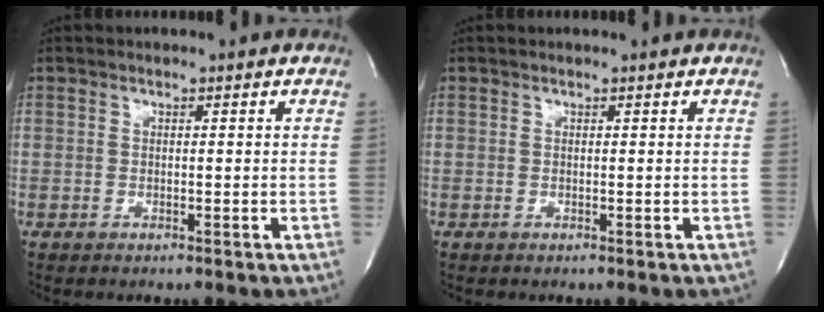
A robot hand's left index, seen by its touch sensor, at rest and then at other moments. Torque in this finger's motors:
{"motor_torque": [0.03, -0.02, -0.21, -0.03]}